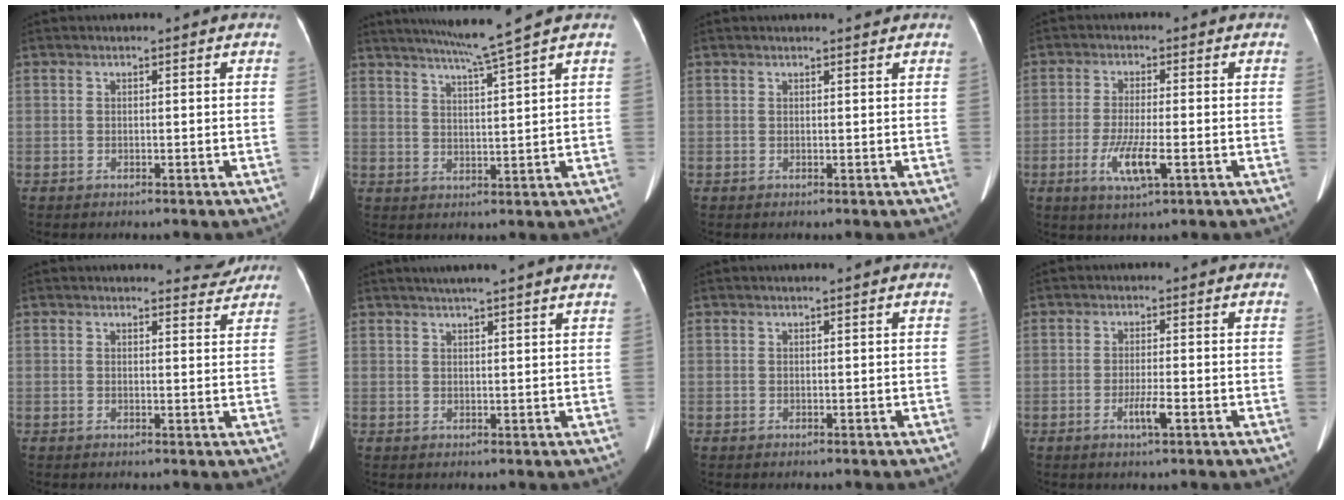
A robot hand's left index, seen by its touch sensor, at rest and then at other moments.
{"total": 7.2, "force": [5.7, -2.2, 3.7], "torque": [-0.060, -0.005, 0.097]}
{"total": 1.2, "force": [1.1, -0.1, 0.3], "torque": [-0.006, 0.001, 0.017]}
{"total": 6.2, "force": [-2.2, 0.9, 5.7], "torque": [-0.117, -0.013, -0.037]}
{"total": 3.2, "force": [3.2, 0.5, -0.1], "torque": [-0.001, -0.014, 0.027]}
{"total": 8.7, "force": [7.4, -0.5, 4.5], "torque": [-0.069, 0.022, 0.085]}
{"total": 0.0}
{"total": 2.8, "force": [-1.2, 0.0, 2.5], "torque": [-0.049, -0.004, -0.022]}